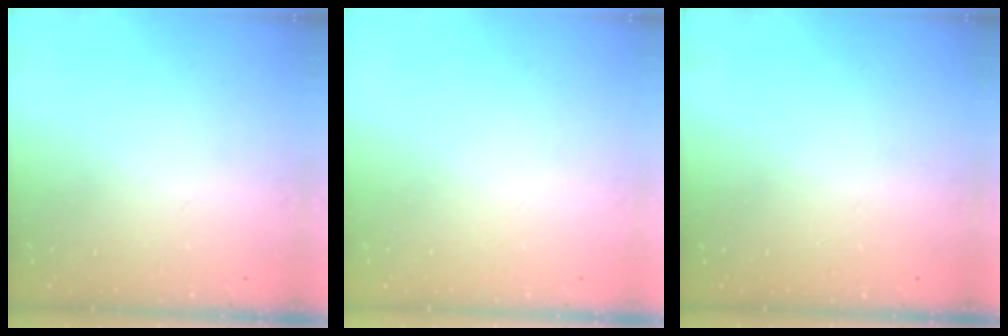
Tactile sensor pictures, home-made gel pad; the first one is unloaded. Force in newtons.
{"total": 0.0}
{"total": 1.1, "press": 1.1, "slide": 0.3}